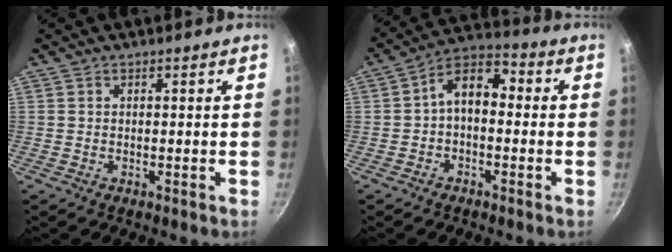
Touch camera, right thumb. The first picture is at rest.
{"total": 8.5, "force": [-0.3, 5.4, 6.6], "torque": [-0.087, 0.037, -0.024]}